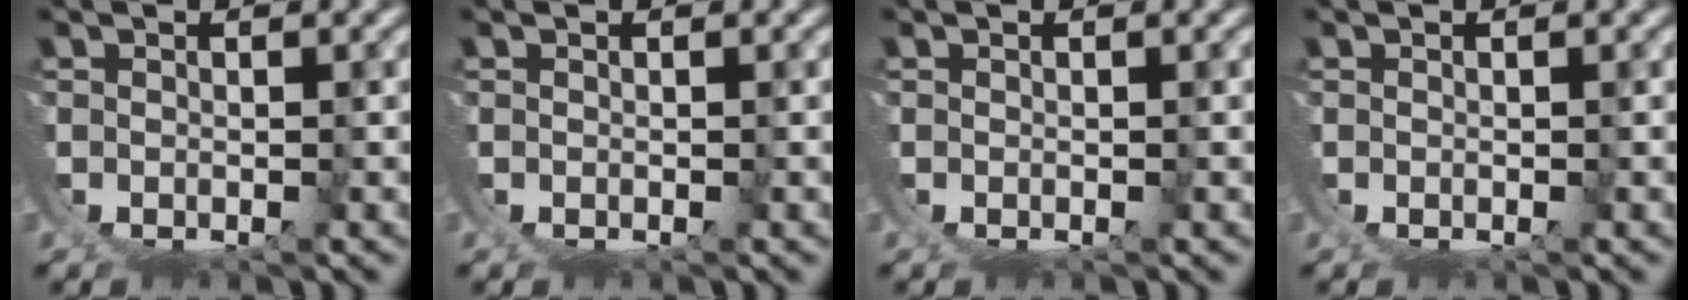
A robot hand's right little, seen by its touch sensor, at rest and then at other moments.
{"total": 0.0}
{"total": 0.0}
{"total": 0.0}